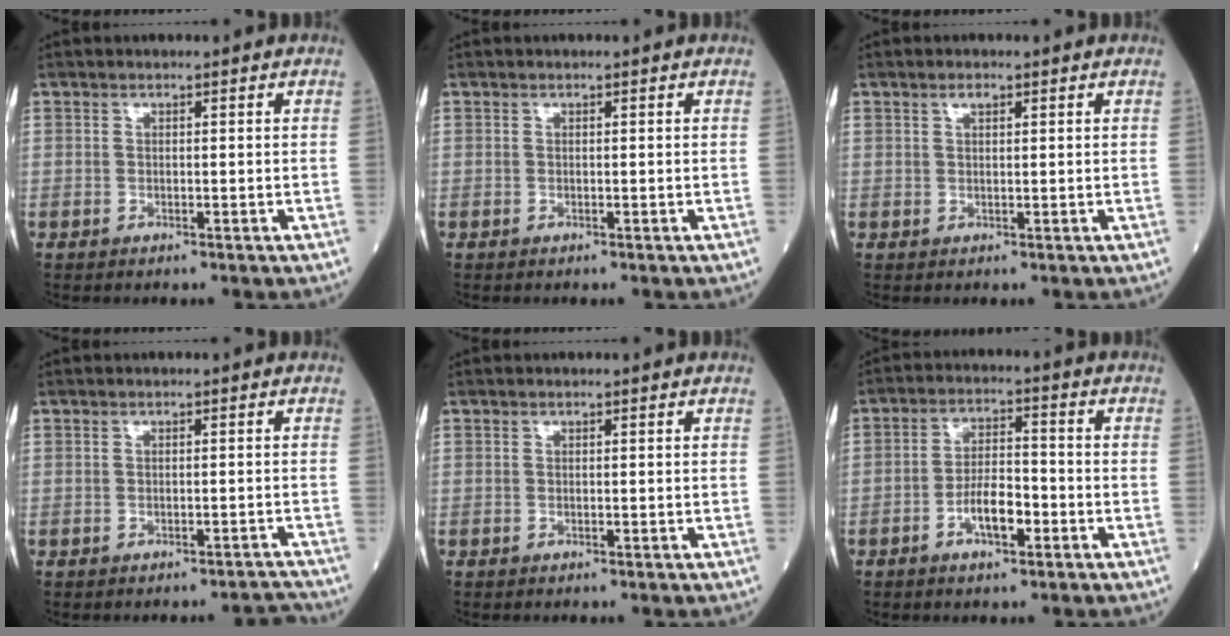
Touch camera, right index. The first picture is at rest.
{"total": 0.0}
{"total": 1.3, "force": [0.8, 0.5, 0.9], "torque": [-0.018, 0.003, 0.015]}
{"total": 1.9, "force": [-1.9, 0.0, 0.1], "torque": [0.010, 0.002, -0.019]}
{"total": 0.0}
{"total": 6.1, "force": [-2.6, 2.1, 5.1], "torque": [-0.097, 0.007, -0.048]}